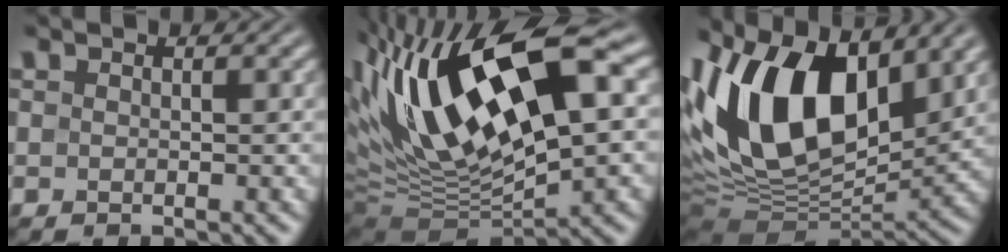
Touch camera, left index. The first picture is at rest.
{"total": 16.4, "force": [3.2, 6.2, 14.8], "torque": [-0.270, 0.016, 0.050]}
{"total": 16.3, "force": [4.6, 8.8, 12.9], "torque": [-0.231, 0.013, 0.067]}